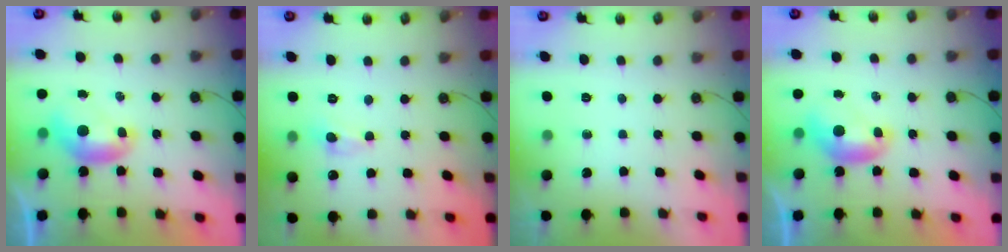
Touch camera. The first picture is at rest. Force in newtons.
{"total": 0.6, "press": 0.5, "slide": 0.4}
{"total": 0.0}
{"total": 0.0}